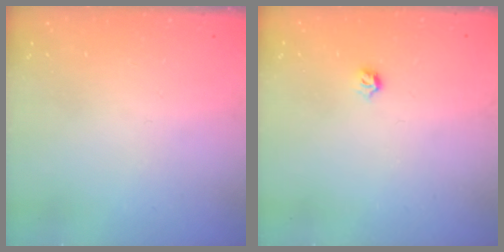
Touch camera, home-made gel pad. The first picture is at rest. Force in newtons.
{"total": 2.8, "press": 2.7, "slide": 0.8}